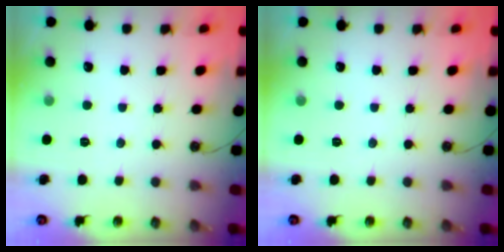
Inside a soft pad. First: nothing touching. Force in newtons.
{"total": 0.0}